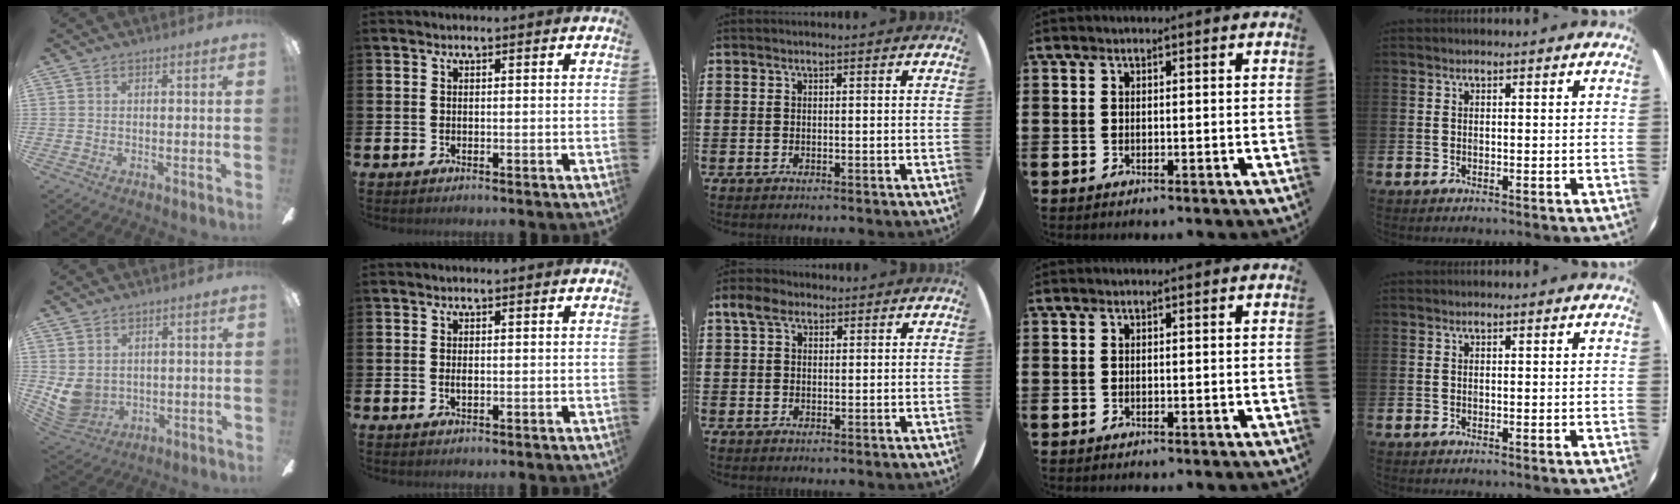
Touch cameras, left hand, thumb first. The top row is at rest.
{"thumb": {"total": 7.7, "force": [1.2, 6.7, 3.5], "torque": [-0.101, -0.012, 0.025]}, "index": {"total": 0.8, "force": [0.1, 0.3, 0.7], "torque": [-0.018, 0.001, 0.003]}, "middle": {"total": 3.6, "force": [2.2, 2.2, 1.9], "torque": [-0.035, 0.009, 0.037]}}